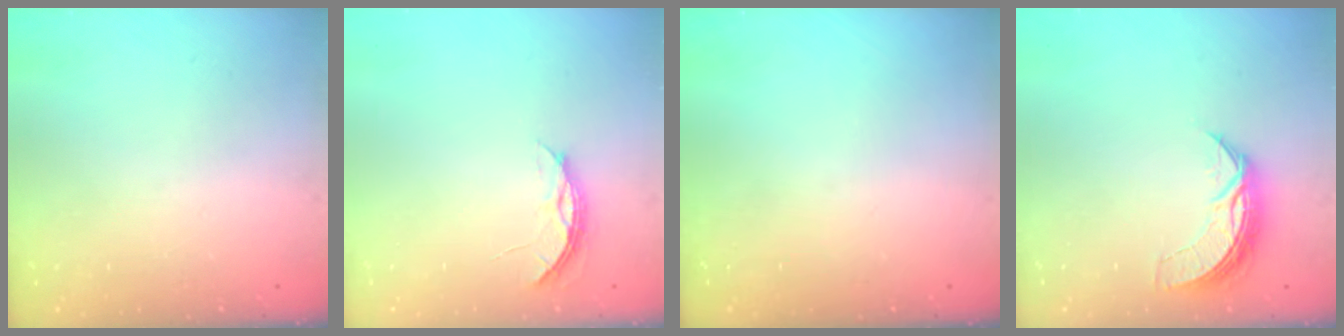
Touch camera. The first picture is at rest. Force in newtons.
{"total": 3.9, "press": 3.9, "slide": 0.4}
{"total": 0.0}
{"total": 7.7, "press": 7.7, "slide": 0.0}